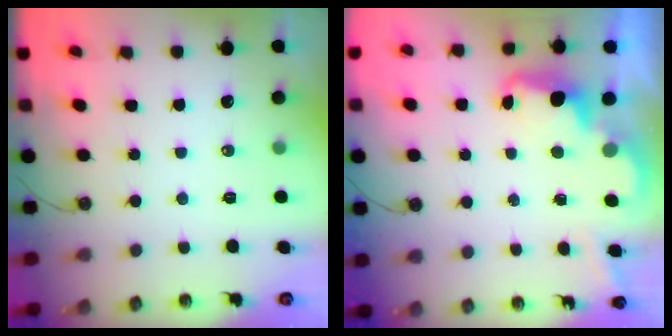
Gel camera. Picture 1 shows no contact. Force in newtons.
{"total": 2.4, "press": 2.3, "slide": 0.6}